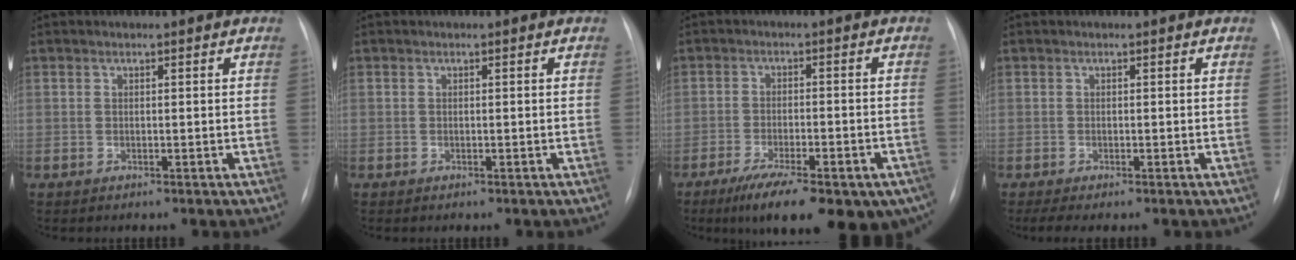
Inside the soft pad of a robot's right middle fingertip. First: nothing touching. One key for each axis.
{"total": 0.0}
{"total": 18.4, "fx": -12.5, "fy": 5.6, "fz": 12.3, "tx": -0.135, "ty": -0.011, "tz": -0.171}
{"total": 2.4, "fx": -1.7, "fy": 0.3, "fz": 1.6, "tx": -0.025, "ty": -0.008, "tz": -0.026}